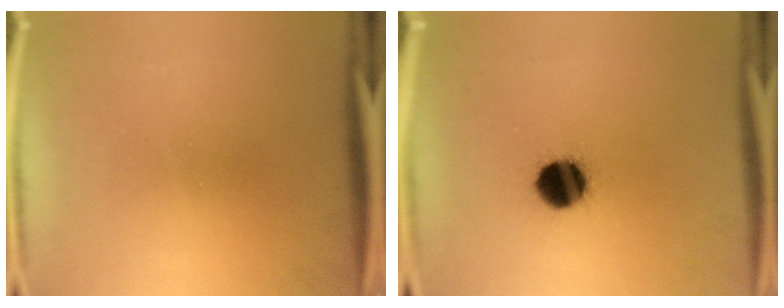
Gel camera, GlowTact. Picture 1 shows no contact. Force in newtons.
{"total": 10.5}